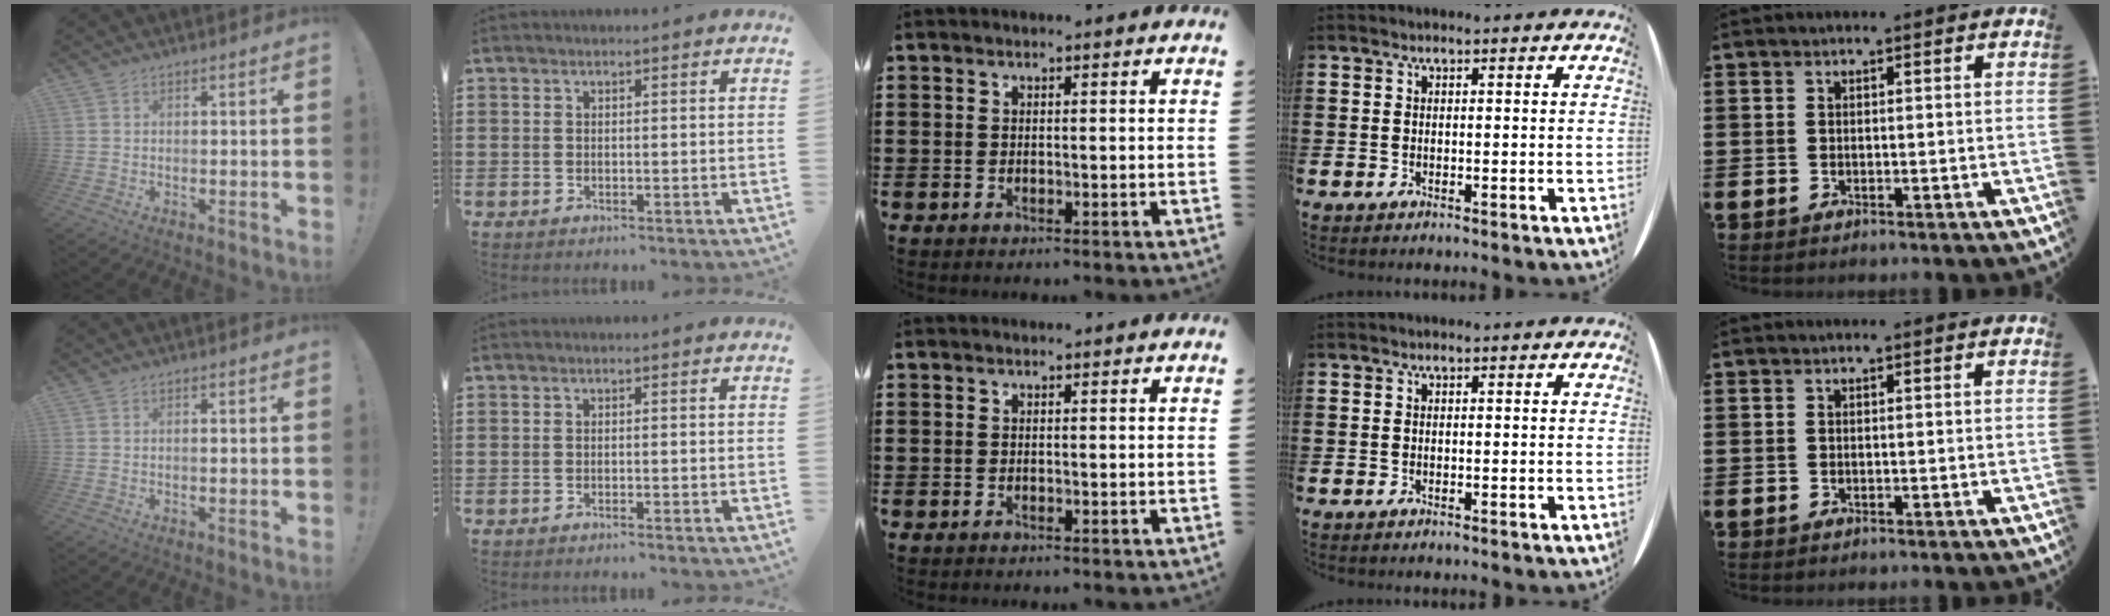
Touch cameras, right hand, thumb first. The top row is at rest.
{"thumb": {"total": 0.7, "force": [-0.4, 0.0, 0.6], "torque": [-0.003, -0.003, -0.010]}, "index": {"total": 0.7, "force": [-0.7, -0.1, 0.2], "torque": [-0.004, -0.002, -0.015]}}